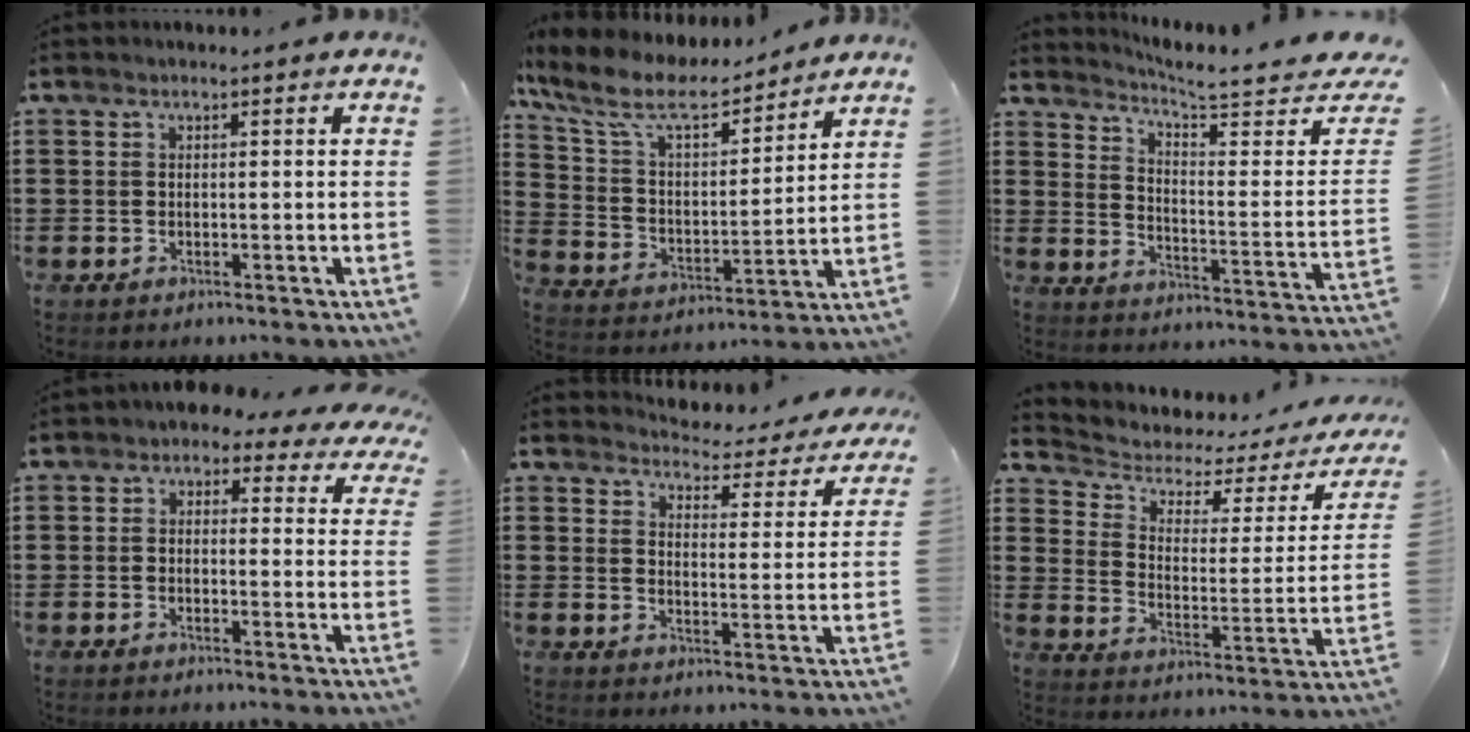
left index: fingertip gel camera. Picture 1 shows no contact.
{"total": 9.2, "force": [7.5, 2.7, 4.8], "torque": [-0.126, -0.038, 0.126]}
{"total": 5.8, "force": [5.2, -0.1, 2.4], "torque": [-0.067, -0.045, 0.086]}
{"total": 2.2, "force": [1.2, 1.5, 1.1], "torque": [-0.023, -0.004, 0.016]}
{"total": 3.3, "force": [3.2, 0.3, 0.4], "torque": [-0.022, -0.034, 0.047]}
{"total": 2.8, "force": [1.9, 1.4, 1.5], "torque": [-0.048, -0.017, 0.025]}